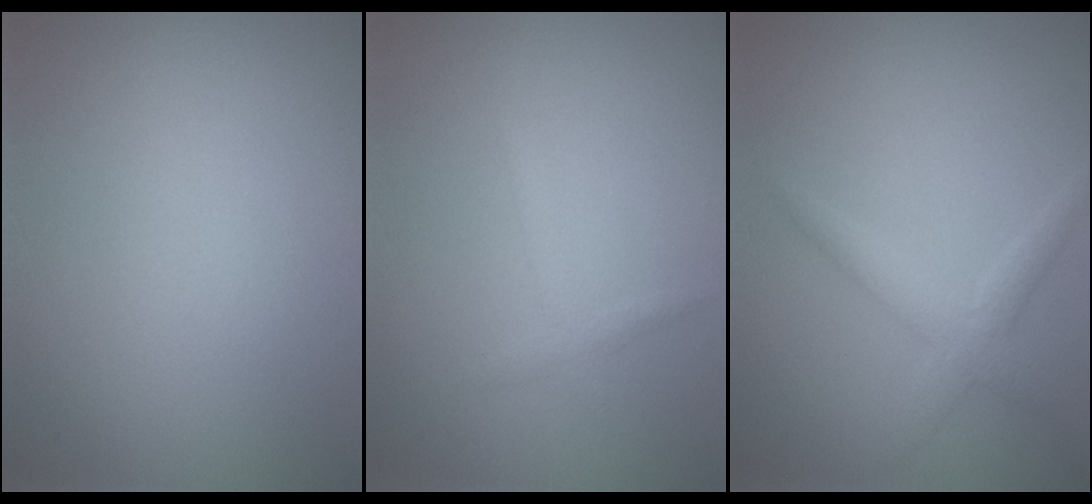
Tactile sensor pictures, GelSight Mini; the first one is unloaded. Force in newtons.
{"total": 1.1, "press": 1.1, "slide": 0.1}
{"total": 2.4, "press": 2.4, "slide": 0.1}